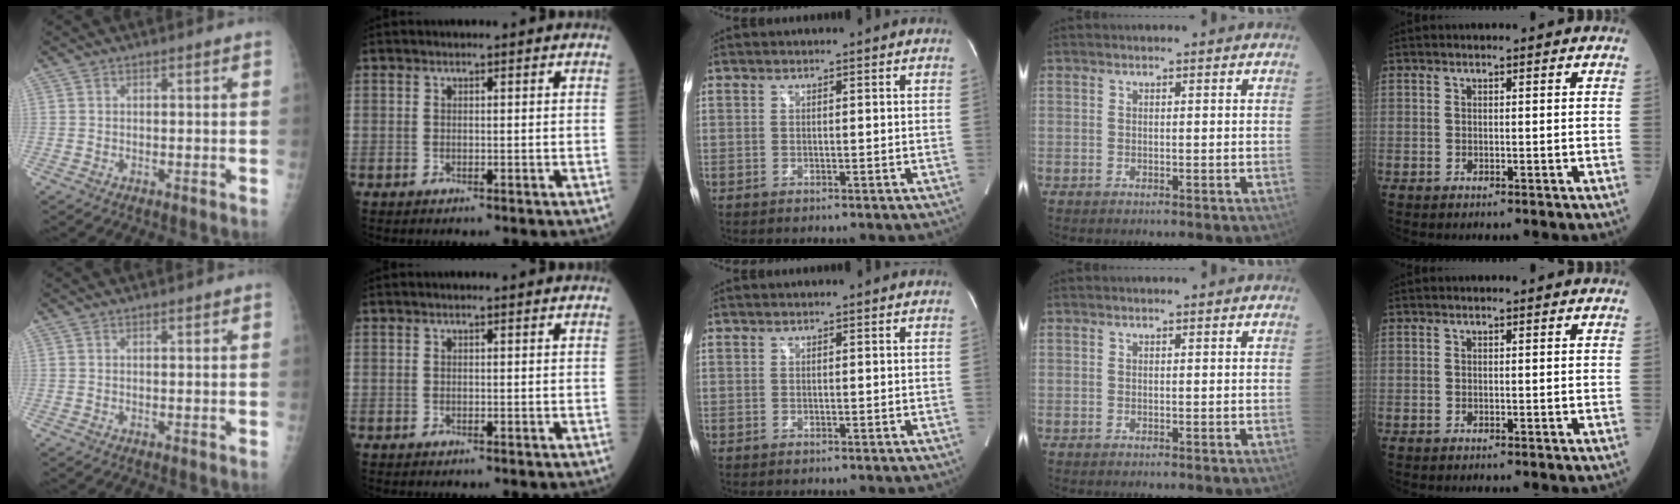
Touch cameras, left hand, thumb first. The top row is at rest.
{"thumb": {"total": 0.7, "force": [0.5, 0.2, 0.4], "torque": [-0.007, -0.003, 0.008]}}